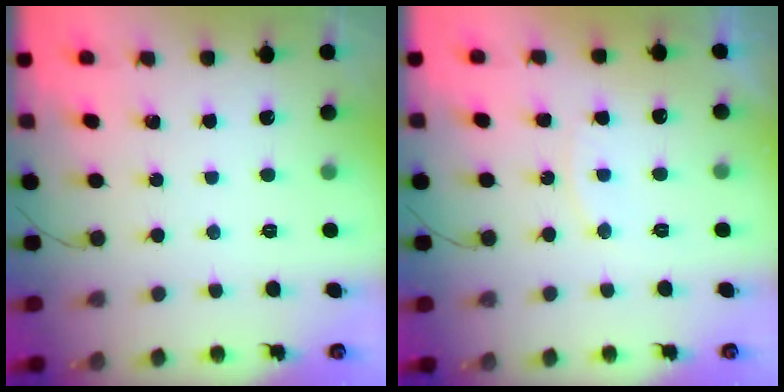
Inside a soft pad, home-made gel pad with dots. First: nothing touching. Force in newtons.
{"total": 6.4, "press": 6.4, "slide": 0.6}